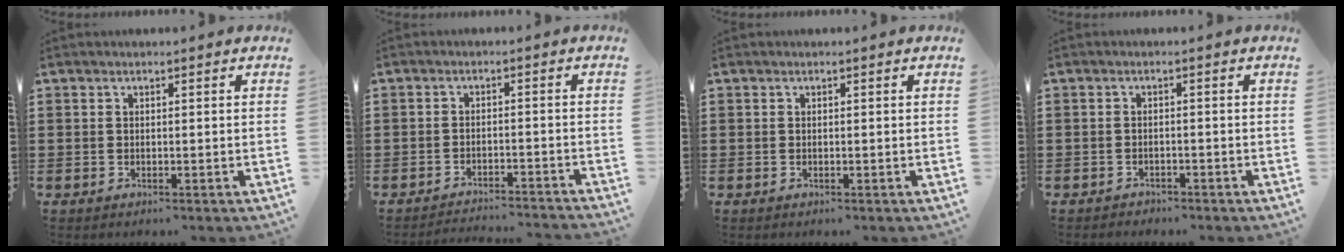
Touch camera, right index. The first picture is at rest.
{"total": 2.6, "force": [-2.6, -0.1, 0.0], "torque": [-0.004, 0.000, -0.057]}
{"total": 0.0}
{"total": 1.0, "force": [-1.0, 0.3, -0.1], "torque": [-0.002, 0.003, -0.023]}